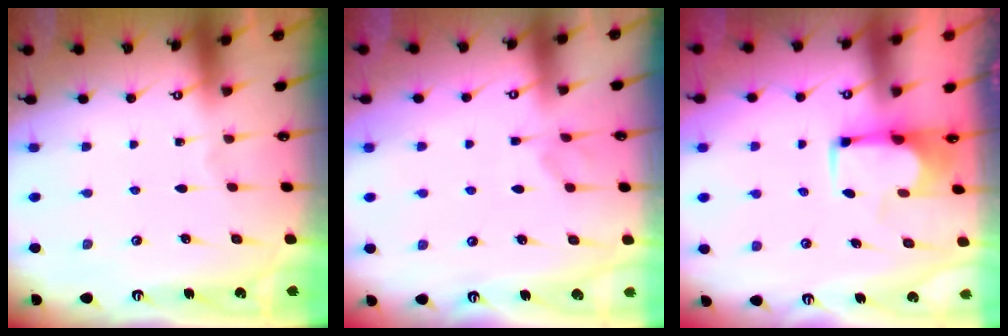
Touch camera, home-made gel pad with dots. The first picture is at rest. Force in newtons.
{"total": 1.7, "press": 1.5, "slide": 0.7}
{"total": 2.0, "press": 1.7, "slide": 1.0}